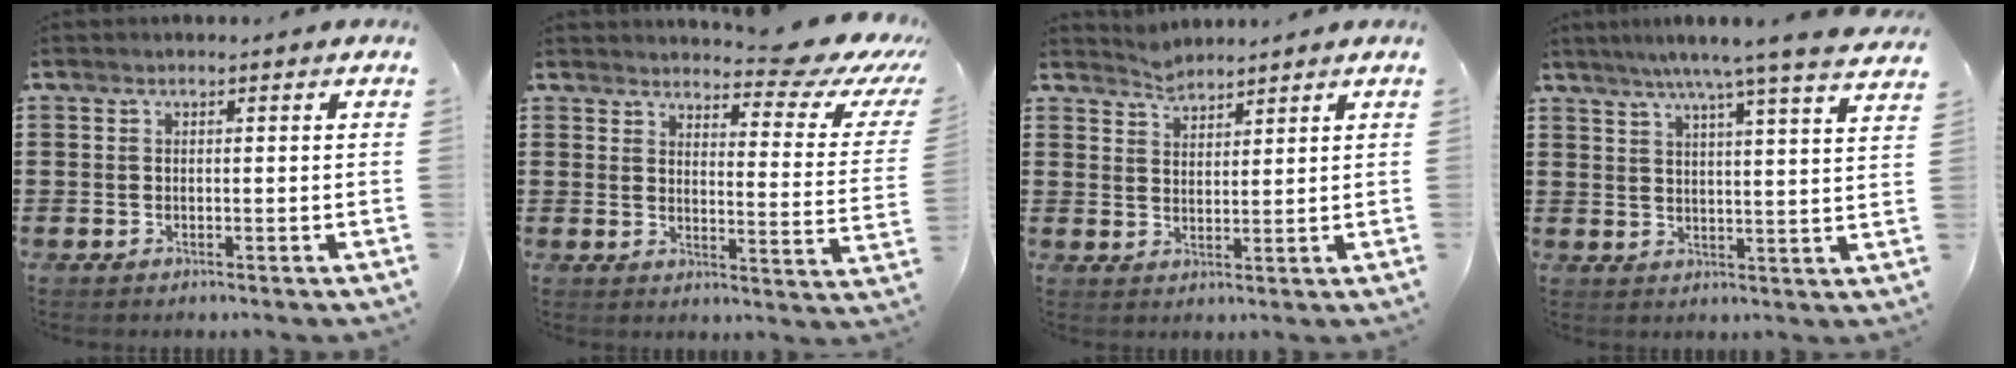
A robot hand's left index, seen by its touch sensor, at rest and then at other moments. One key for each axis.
{"total": 6.3, "fx": 5.6, "fy": 0.8, "fz": 2.8, "tx": -0.041, "ty": -0.048, "tz": 0.088}
{"total": 2.7, "fx": 2.7, "fy": 0.3, "fz": -0.4, "tx": -0.001, "ty": -0.006, "tz": 0.053}
{"total": 6.4, "fx": 5.4, "fy": -1.3, "fz": 3.2, "tx": -0.081, "ty": -0.029, "tz": 0.089}